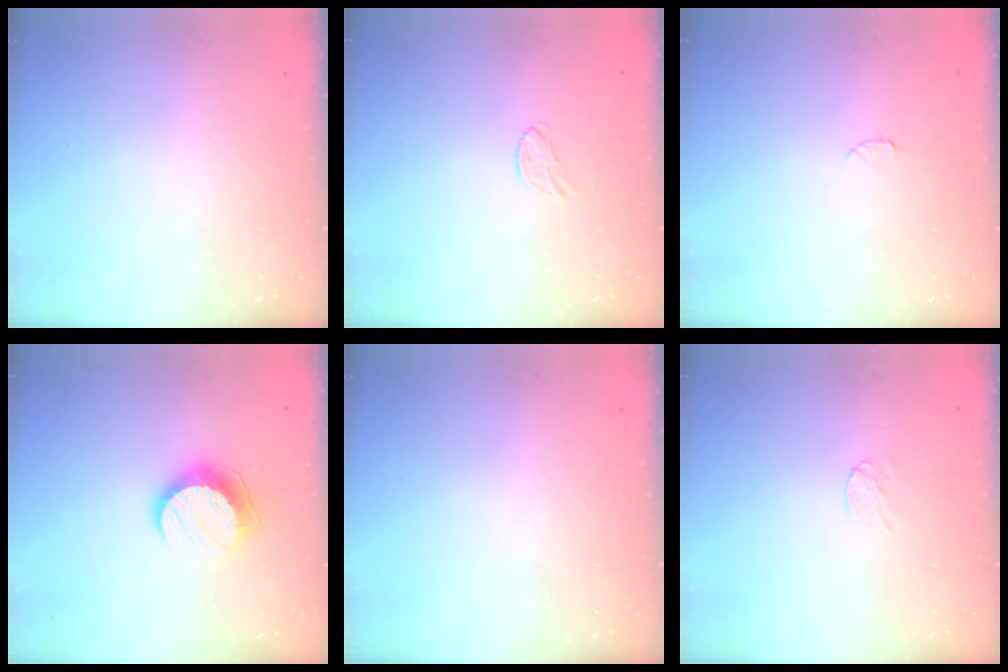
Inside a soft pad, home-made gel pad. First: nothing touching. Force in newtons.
{"total": 5.7, "press": 5.7, "slide": 0.5}
{"total": 4.1, "press": 4.1, "slide": 0.5}
{"total": 10.4, "press": 10.4, "slide": 0.2}
{"total": 0.0}
{"total": 3.0, "press": 3.0, "slide": 0.2}